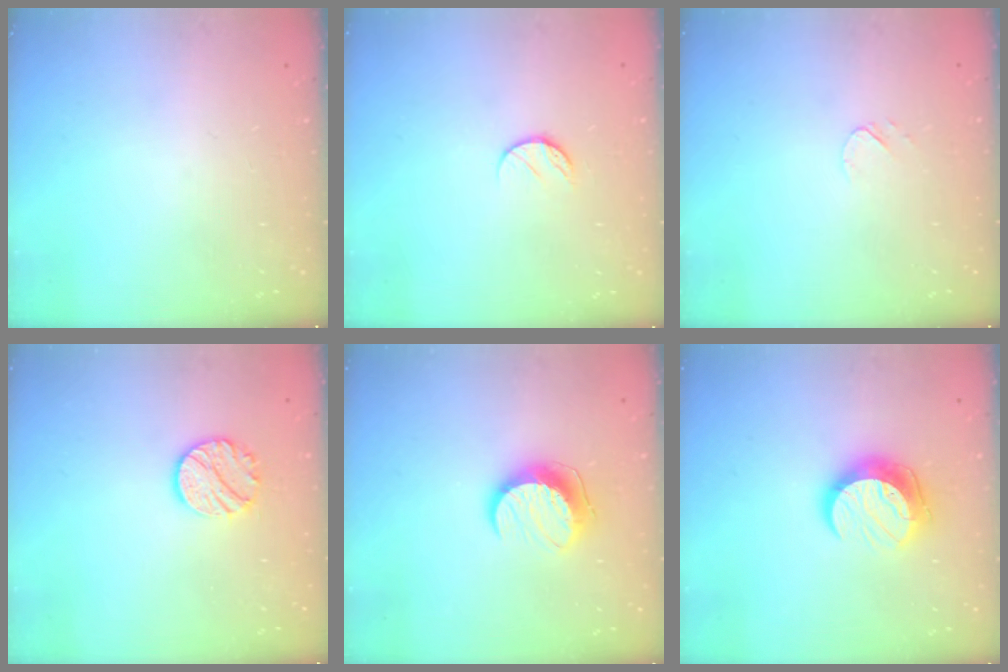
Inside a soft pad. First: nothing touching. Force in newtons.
{"total": 7.0, "press": 6.9, "slide": 0.6}
{"total": 3.7, "press": 3.7, "slide": 0.5}
{"total": 10.0, "press": 9.9, "slide": 0.5}
{"total": 10.4, "press": 10.4, "slide": 0.4}
{"total": 11.6, "press": 11.5, "slide": 1.0}